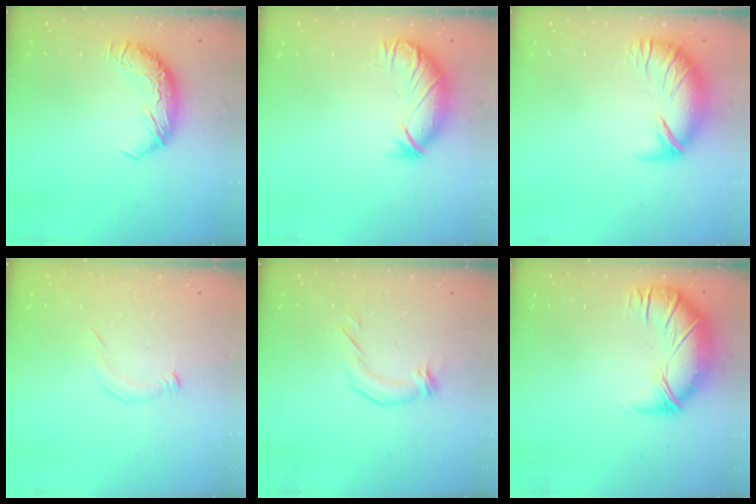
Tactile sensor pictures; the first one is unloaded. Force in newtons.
{"total": 3.9, "press": 3.4, "slide": 2.0}
{"total": 3.7, "press": 3.0, "slide": 2.2}
{"total": 6.1, "press": 6.1, "slide": 0.5}
{"total": 2.6, "press": 2.0, "slide": 1.7}
{"total": 2.6, "press": 1.0, "slide": 2.4}